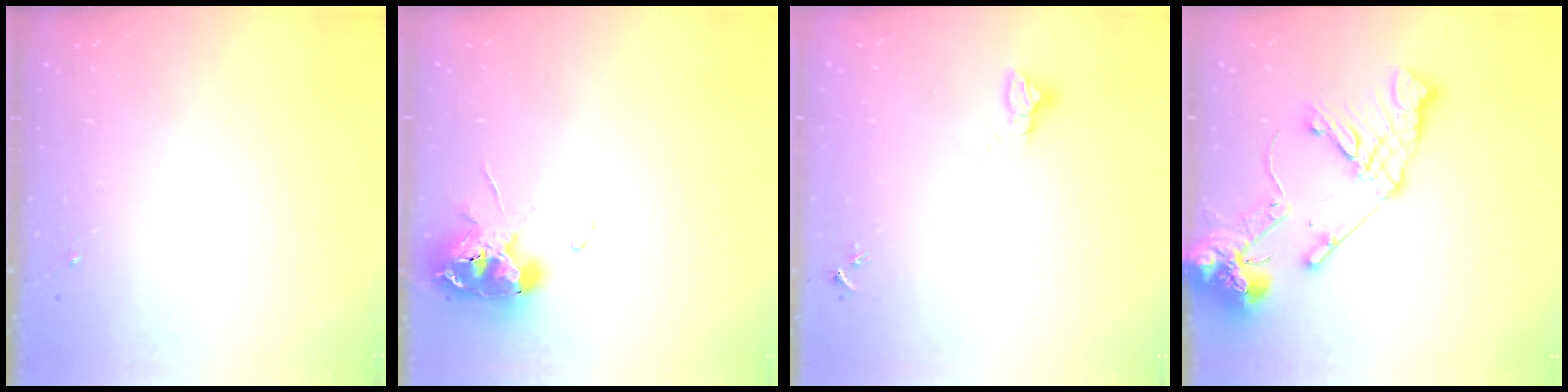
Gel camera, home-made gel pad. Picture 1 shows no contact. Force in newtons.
{"total": 10.3, "press": 10.3, "slide": 1.3}
{"total": 2.8, "press": 2.8, "slide": 0.1}
{"total": 17.1, "press": 16.9, "slide": 2.3}